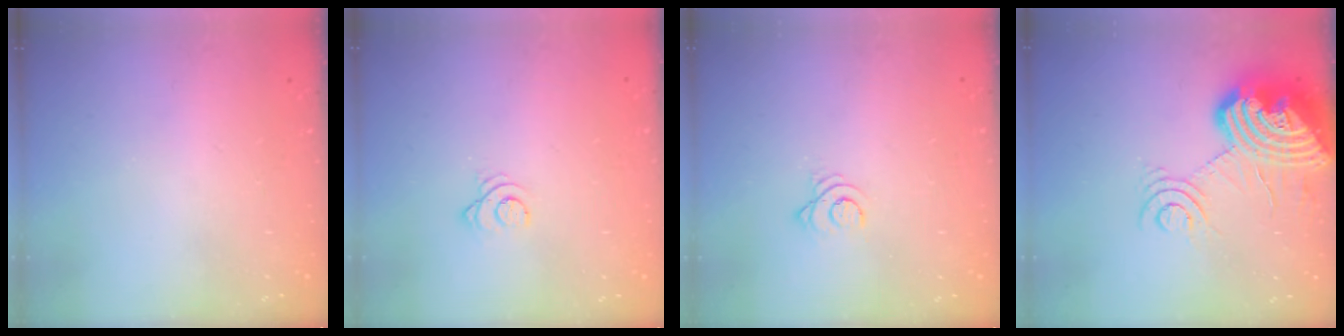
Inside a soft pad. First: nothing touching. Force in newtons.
{"total": 2.9, "press": 2.9, "slide": 0.4}
{"total": 2.9, "press": 2.9, "slide": 0.4}
{"total": 18.4, "press": 18.2, "slide": 2.6}